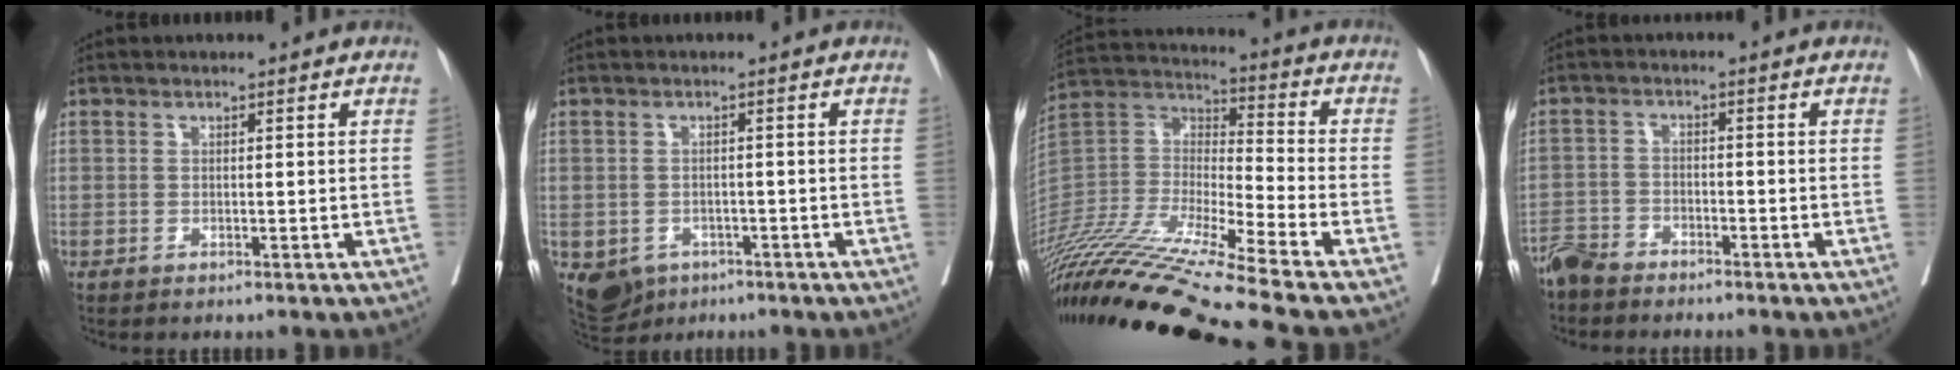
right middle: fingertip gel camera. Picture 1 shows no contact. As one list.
[{"total": 6.8, "force": [-3.7, 5.3, 2.2], "torque": [-0.045, 0.000, -0.049]}, {"total": 24.3, "force": [-19.9, -1.2, 13.9], "torque": [-0.312, -0.036, -0.376]}, {"total": 3.7, "force": [-3.5, 1.0, 0.7], "torque": [-0.012, -0.007, -0.071]}]